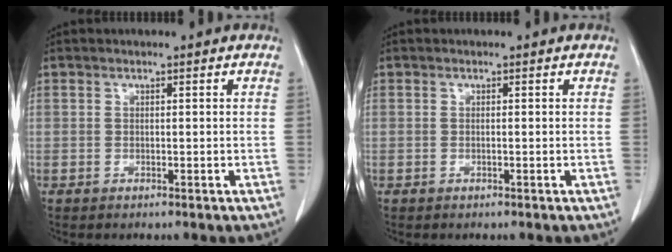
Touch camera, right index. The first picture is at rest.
{"total": 0.0}